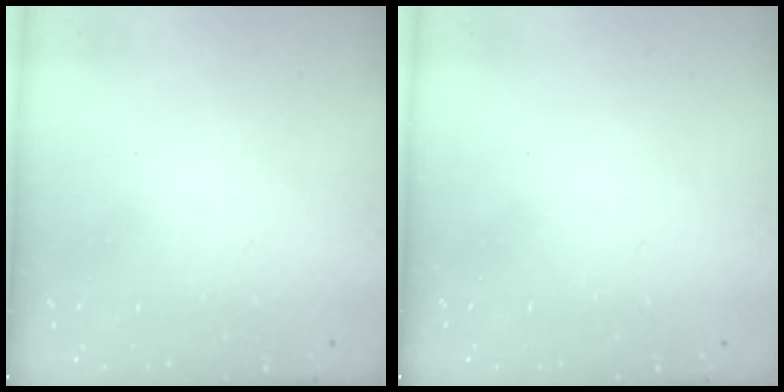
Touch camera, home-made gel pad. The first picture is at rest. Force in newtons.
{"total": 0.0}